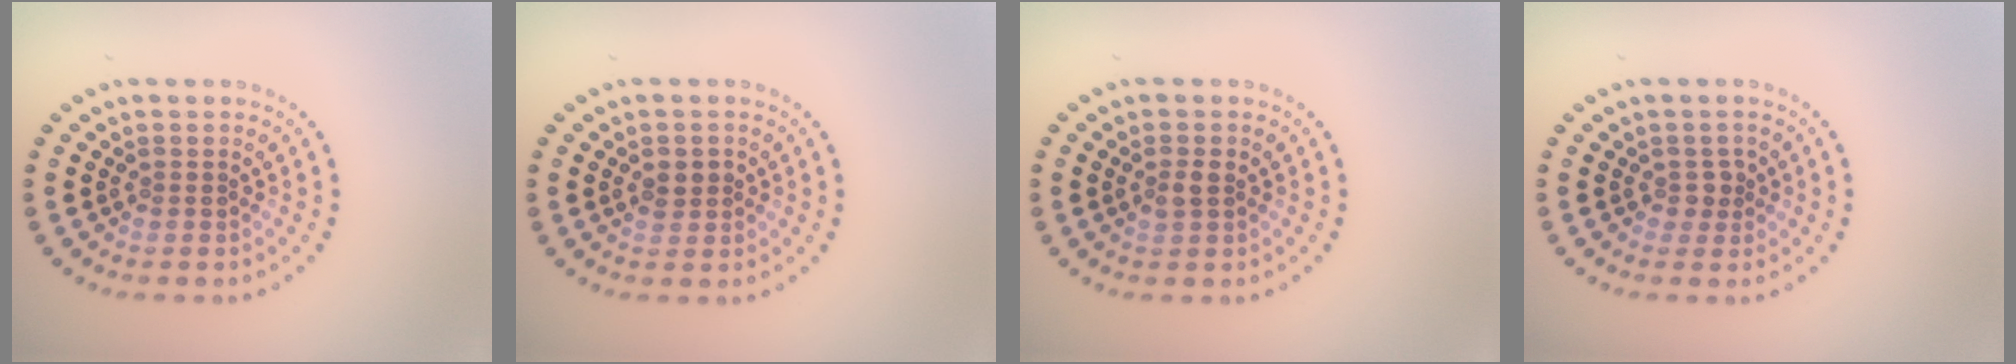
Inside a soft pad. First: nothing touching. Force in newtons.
{"total": 1.6, "press": 1.6, "slide": 0.1}
{"total": 1.3, "press": 1.3, "slide": 0.2}
{"total": 1.4, "press": 1.1, "slide": 0.8}